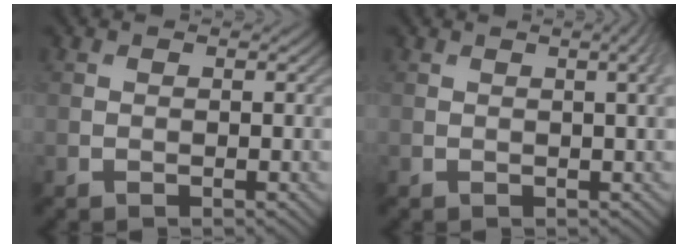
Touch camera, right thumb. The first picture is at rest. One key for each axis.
{"total": 3.1, "fx": 0.8, "fy": 0.7, "fz": 2.9, "tx": -0.033, "ty": 0.011, "tz": 0.004}